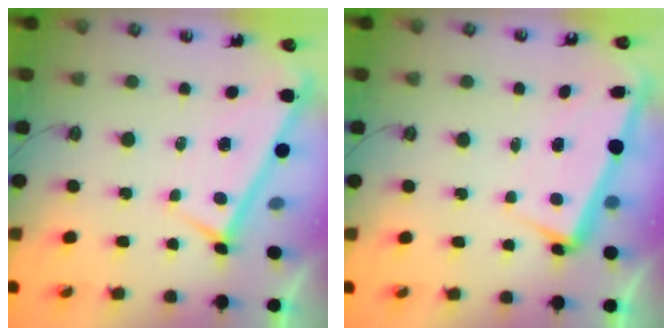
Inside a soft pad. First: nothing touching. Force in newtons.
{"total": 3.0, "press": 2.9, "slide": 0.9}